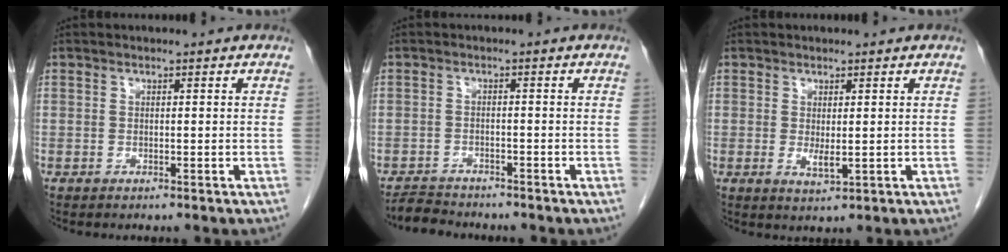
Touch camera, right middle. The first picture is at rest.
{"total": 3.7, "force": [-3.6, 0.8, 0.2], "torque": [-0.007, -0.012, -0.064]}
{"total": 2.1, "force": [0.1, 0.6, 2.0], "torque": [-0.039, -0.008, 0.009]}